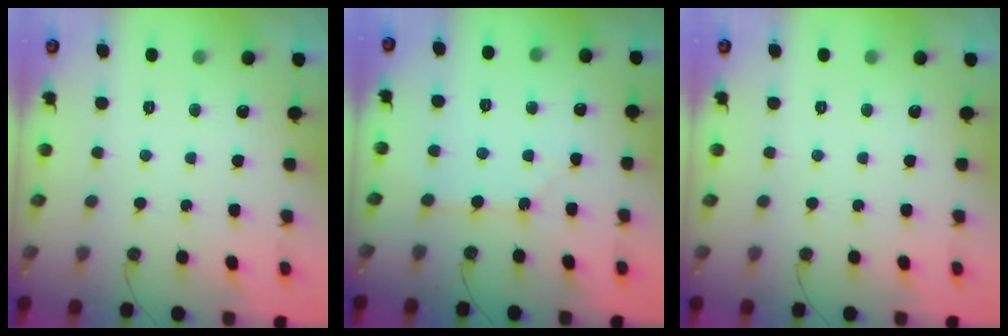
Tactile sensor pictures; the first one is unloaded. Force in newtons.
{"total": 2.3, "press": 2.2, "slide": 0.4}
{"total": 0.0}